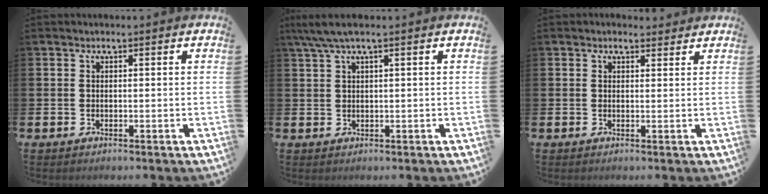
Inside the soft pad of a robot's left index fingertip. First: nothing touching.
{"total": 3.0, "force": [1.7, 0.2, 2.4], "torque": [-0.054, 0.004, 0.032]}
{"total": 1.3, "force": [1.2, 0.4, 0.1], "torque": [0.004, 0.000, 0.020]}